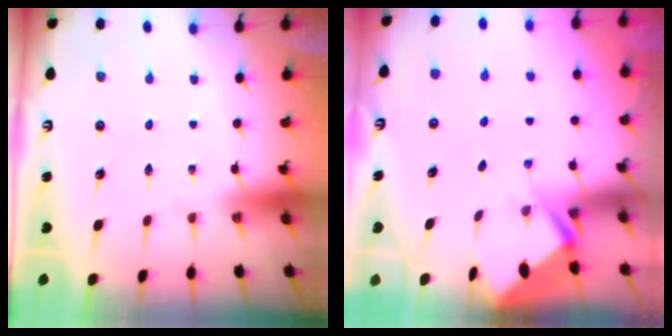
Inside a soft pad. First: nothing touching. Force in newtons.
{"total": 3.0, "press": 2.9, "slide": 0.4}